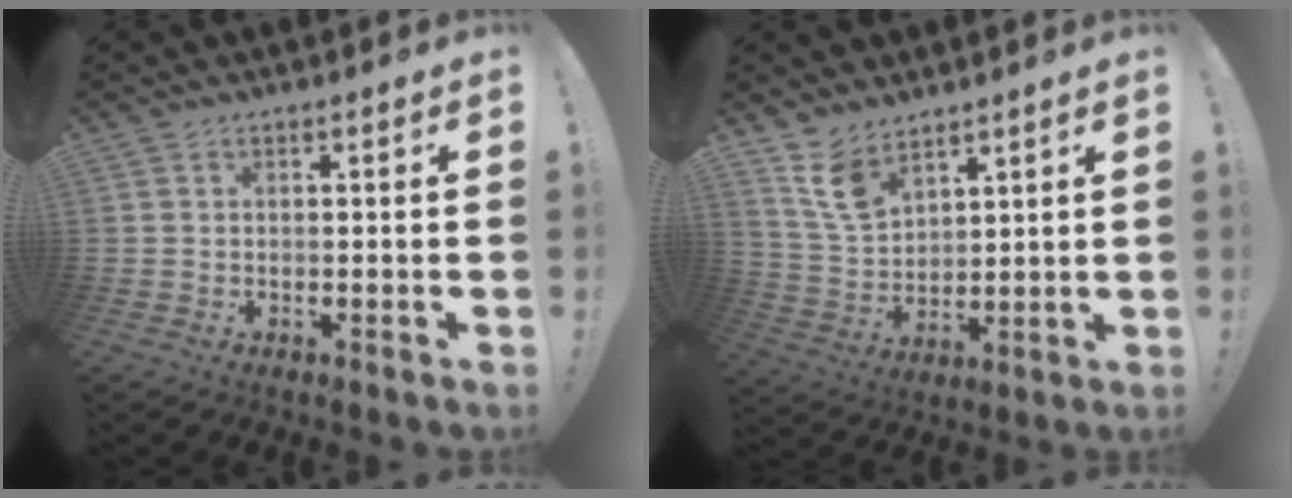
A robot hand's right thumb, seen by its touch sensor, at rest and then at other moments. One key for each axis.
{"total": 9.7, "fx": 7.0, "fy": 5.3, "fz": 4.0, "tx": -0.078, "ty": -0.040, "tz": 0.141}